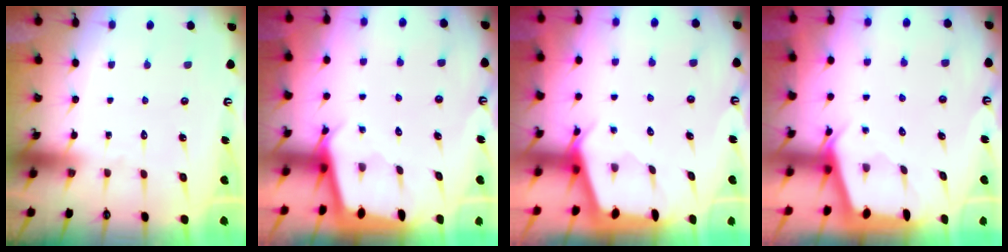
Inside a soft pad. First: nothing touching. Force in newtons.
{"total": 2.5, "press": 2.5, "slide": 0.1}
{"total": 2.5, "press": 2.5, "slide": 0.2}
{"total": 2.0, "press": 2.0, "slide": 0.3}